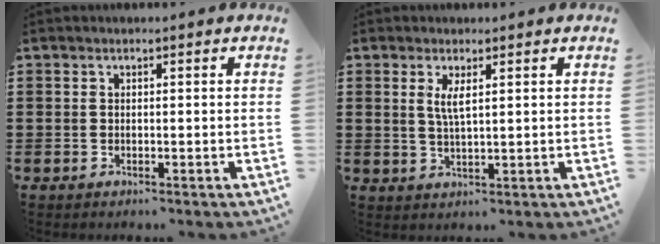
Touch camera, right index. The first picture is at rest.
{"total": 2.8, "force": [1.0, 0.6, 2.5], "torque": [-0.054, 0.002, 0.016]}